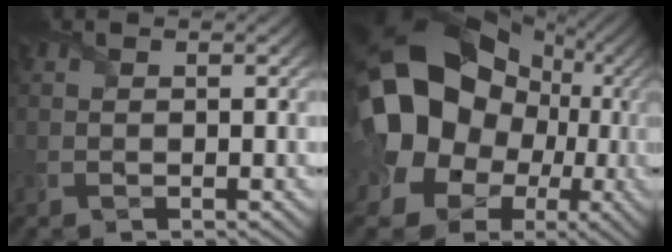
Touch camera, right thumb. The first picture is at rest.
{"total": 22.6, "force": [3.8, 18.6, 12.2], "torque": [-0.287, -0.015, 0.073]}